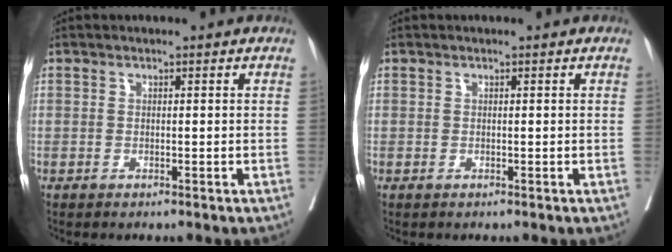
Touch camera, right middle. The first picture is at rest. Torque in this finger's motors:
{"motor_torque": [-0.11, -0.02, -0.01, 0.00]}